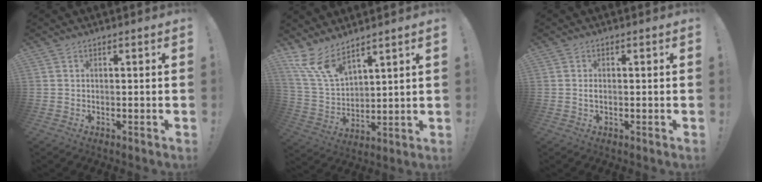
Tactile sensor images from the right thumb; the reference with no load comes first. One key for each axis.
{"total": 11.6, "fx": 9.3, "fy": 4.1, "fz": 5.7, "tx": -0.130, "ty": -0.055, "tz": 0.180}
{"total": 0.8, "fx": -0.2, "fy": 0.4, "fz": 0.7, "tx": -0.015, "ty": 0.003, "tz": -0.004}